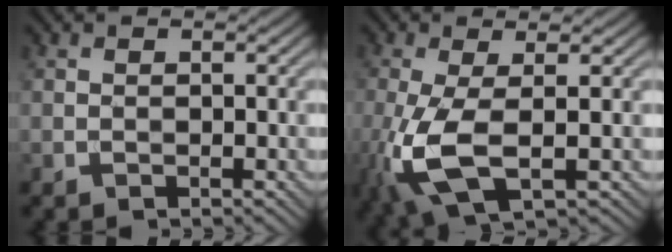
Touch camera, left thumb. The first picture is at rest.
{"total": 8.7, "force": [-1.6, 3.0, 8.1], "torque": [-0.200, -0.013, -0.029]}